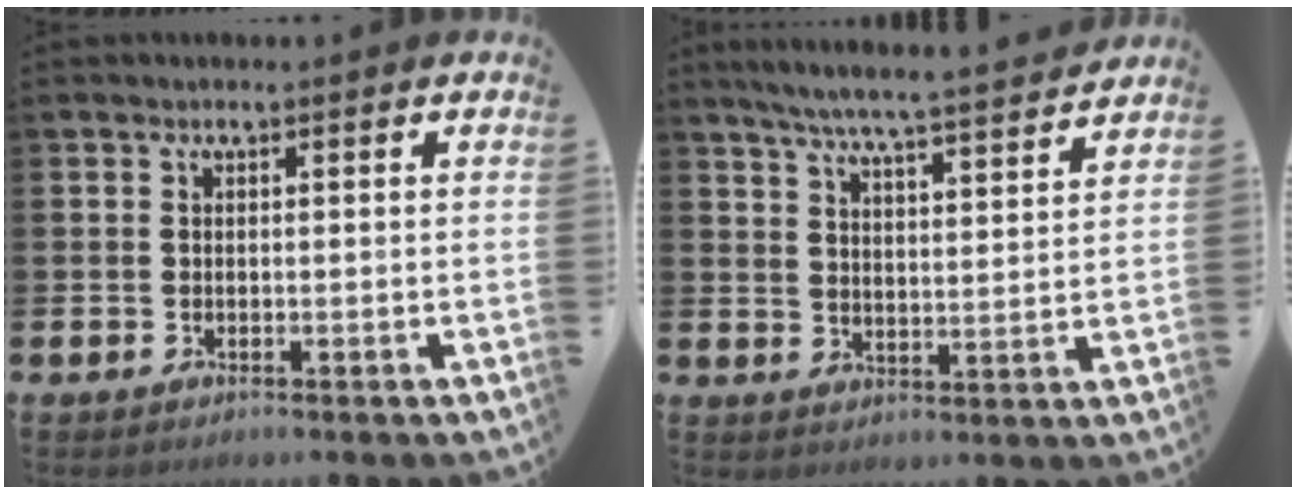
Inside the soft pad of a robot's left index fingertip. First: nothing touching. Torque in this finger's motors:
{"motor_torque": [0.91, -1.23, 0.50, 0.16]}